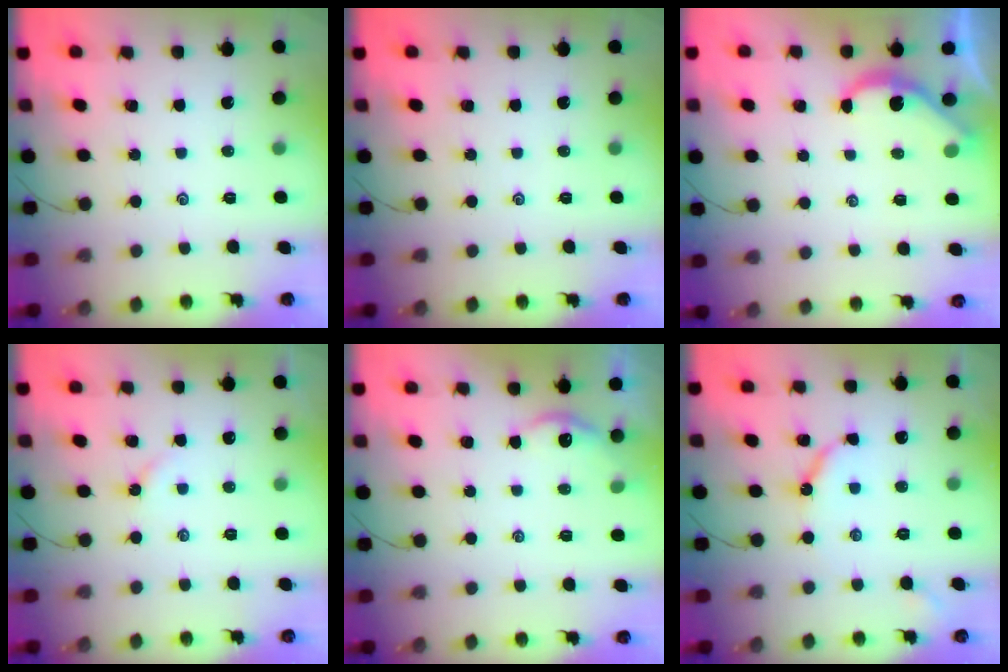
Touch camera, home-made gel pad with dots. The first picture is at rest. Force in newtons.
{"total": 0.0}
{"total": 3.3, "press": 3.3, "slide": 0.3}
{"total": 2.3, "press": 2.3, "slide": 0.5}
{"total": 5.1, "press": 5.1, "slide": 0.4}
{"total": 6.5, "press": 6.5, "slide": 0.6}